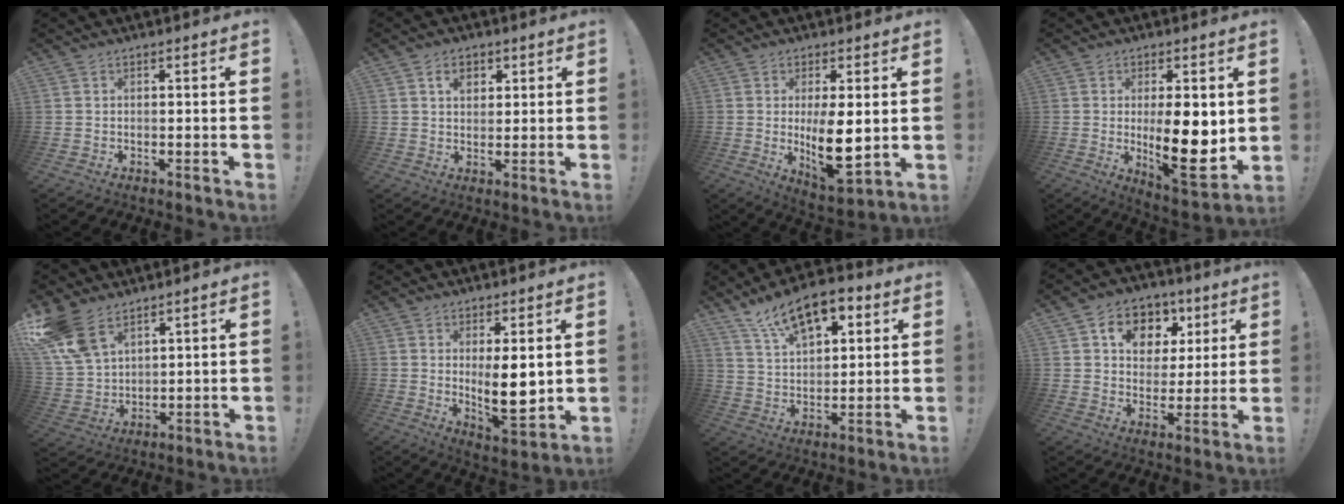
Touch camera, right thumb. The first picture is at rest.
{"total": 4.8, "force": [2.1, 3.5, 2.6], "torque": [-0.033, -0.001, 0.034]}
{"total": 11.7, "force": [0.1, 5.1, 10.6], "torque": [-0.180, -0.022, 0.005]}
{"total": 14.7, "force": [-0.1, 4.8, 13.9], "torque": [-0.199, -0.023, 0.005]}
{"total": 13.0, "force": [8.8, 7.1, 6.4], "torque": [-0.135, -0.043, 0.175]}
{"total": 10.5, "force": [1.5, 3.4, 9.8], "torque": [-0.141, -0.029, 0.026]}
{"total": 15.1, "force": [9.2, 7.6, 9.2], "torque": [-0.149, -0.046, 0.165]}
{"total": 12.1, "force": [5.4, 9.5, 5.0], "torque": [-0.077, -0.019, 0.106]}